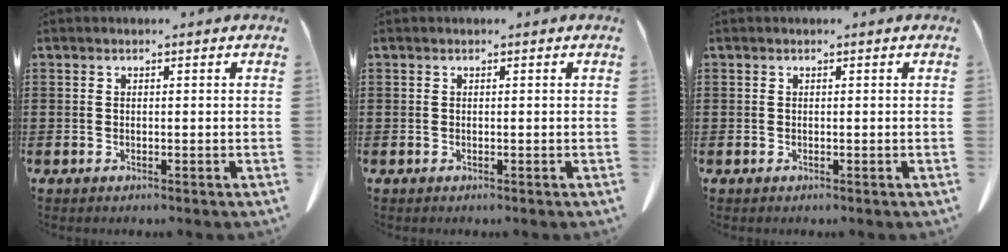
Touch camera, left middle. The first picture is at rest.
{"total": 0.0}
{"total": 0.0}